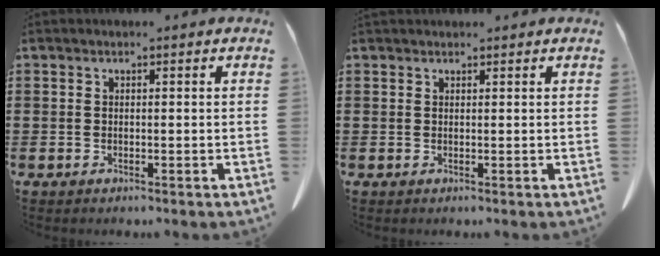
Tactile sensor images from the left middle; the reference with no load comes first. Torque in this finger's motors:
{"motor_torque": [0.75, -0.40, 0.29, 0.09]}